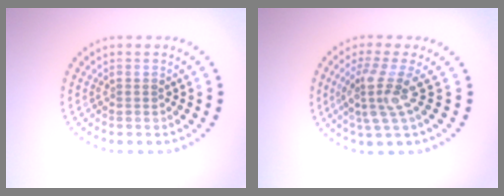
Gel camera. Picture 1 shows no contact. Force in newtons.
{"total": 3.6, "press": 2.6, "slide": 2.5}